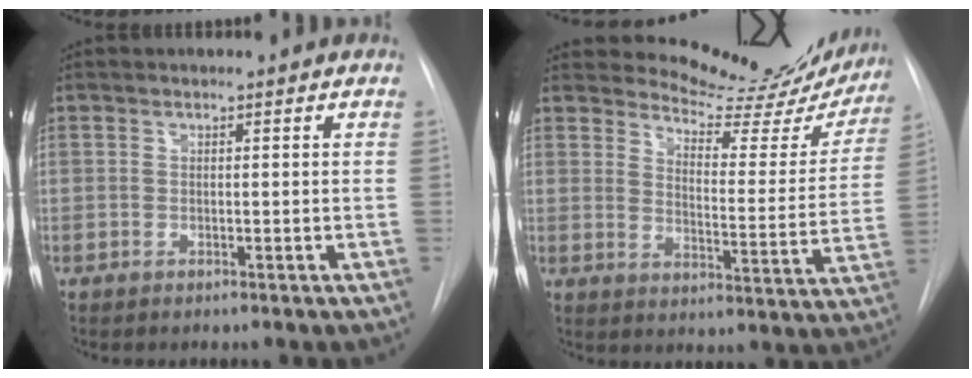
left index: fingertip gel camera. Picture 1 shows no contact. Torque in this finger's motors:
{"motor_torque": [0.97, -1.17, 0.10, -0.01]}